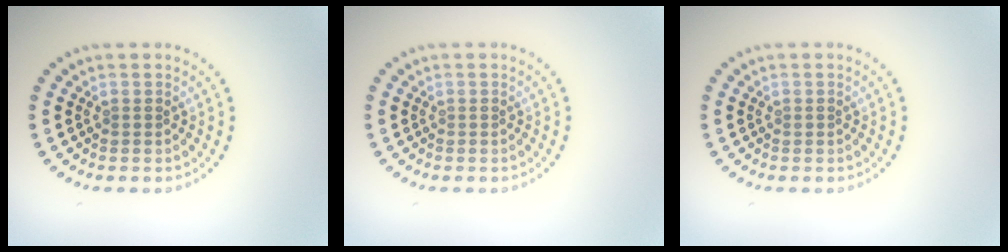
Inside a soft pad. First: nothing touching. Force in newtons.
{"total": 0.0}
{"total": 0.0}